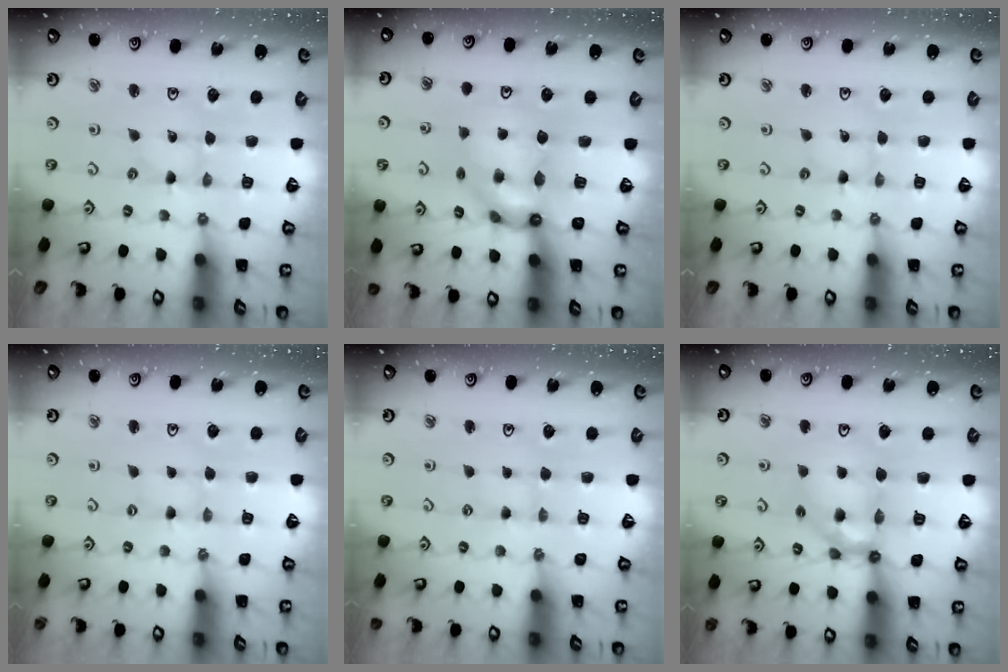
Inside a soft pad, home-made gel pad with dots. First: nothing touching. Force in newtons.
{"total": 9.3, "press": 9.3, "slide": 1.1}
{"total": 0.0}
{"total": 0.0}
{"total": 1.0, "press": 0.9, "slide": 0.2}
{"total": 11.8, "press": 11.7, "slide": 1.2}